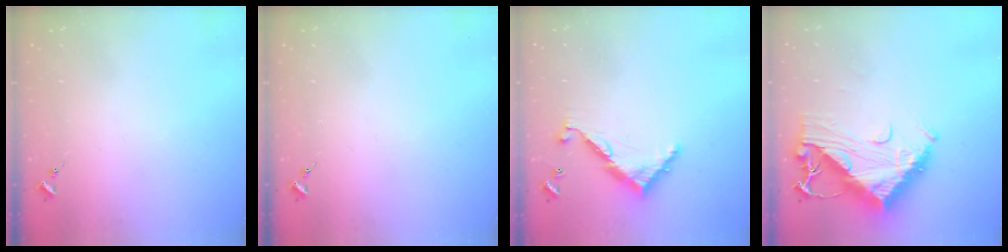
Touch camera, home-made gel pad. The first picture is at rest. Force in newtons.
{"total": 0.0}
{"total": 8.9, "press": 8.9, "slide": 0.6}
{"total": 14.5, "press": 14.4, "slide": 1.6}